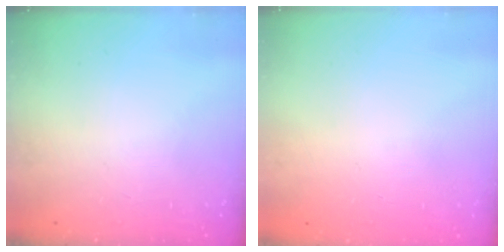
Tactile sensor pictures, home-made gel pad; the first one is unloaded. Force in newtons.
{"total": 0.0}